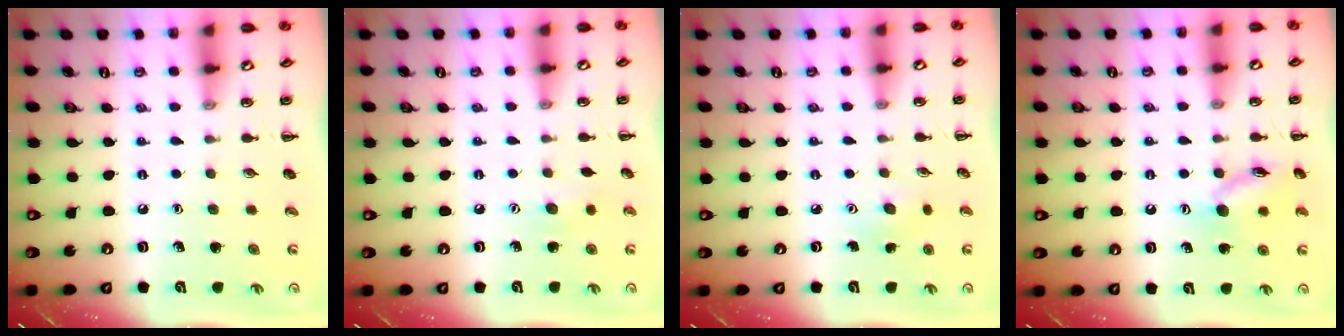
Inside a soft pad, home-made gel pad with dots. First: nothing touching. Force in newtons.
{"total": 6.1, "press": 6.0, "slide": 1.2}
{"total": 3.2, "press": 3.1, "slide": 1.0}
{"total": 11.7, "press": 11.7, "slide": 0.8}